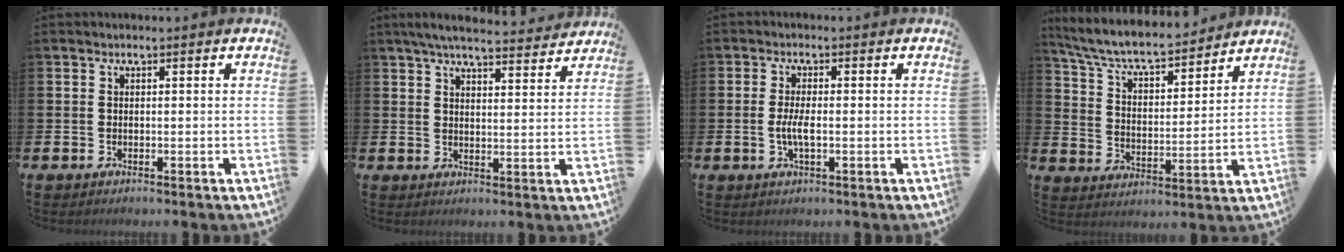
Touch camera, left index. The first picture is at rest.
{"total": 5.4, "force": [5.1, 0.6, 1.7], "torque": [-0.039, -0.029, 0.089]}
{"total": 2.9, "force": [-0.5, 0.9, 2.7], "torque": [-0.054, -0.001, -0.013]}
{"total": 7.8, "force": [7.2, 1.5, 2.6], "torque": [-0.087, -0.052, 0.123]}